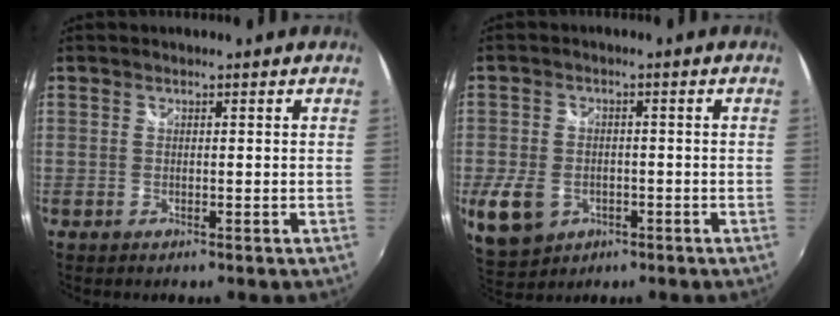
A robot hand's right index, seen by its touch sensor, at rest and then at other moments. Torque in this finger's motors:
{"motor_torque": [1.01, -0.27, 0.43, 0.04]}